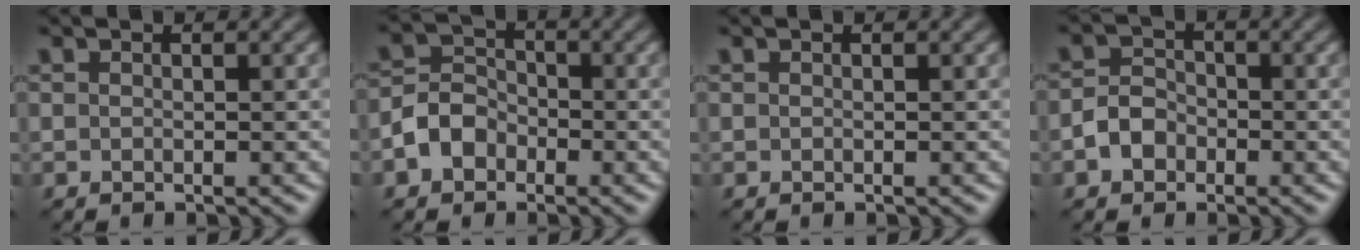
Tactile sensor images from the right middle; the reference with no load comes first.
{"total": 3.5, "force": [-1.8, 2.6, 1.4], "torque": [-0.020, 0.005, -0.040]}
{"total": 0.0}
{"total": 2.7, "force": [-1.4, 2.0, 1.1], "torque": [-0.017, 0.003, -0.034]}